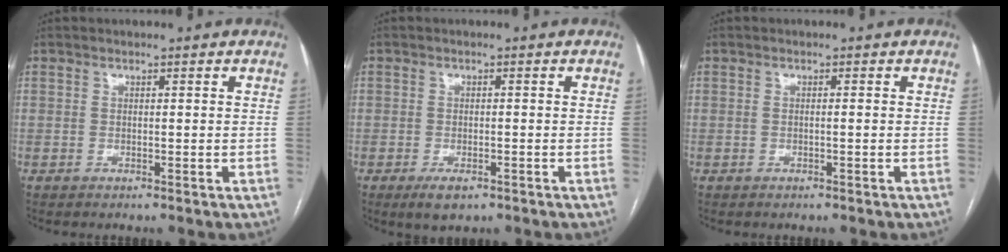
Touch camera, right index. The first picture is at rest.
{"total": 3.2, "force": [-1.9, 1.6, 2.1], "torque": [-0.037, -0.003, -0.023]}
{"total": 0.5, "force": [-0.1, 0.0, 0.5], "torque": [-0.009, 0.001, -0.002]}